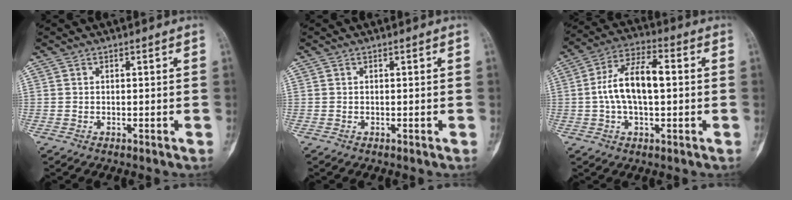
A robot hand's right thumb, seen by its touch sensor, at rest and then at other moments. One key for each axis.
{"total": 0.0}
{"total": 12.0, "fx": 0.3, "fy": 5.8, "fz": 10.5, "tx": -0.197, "ty": 0.028, "tz": 0.000}